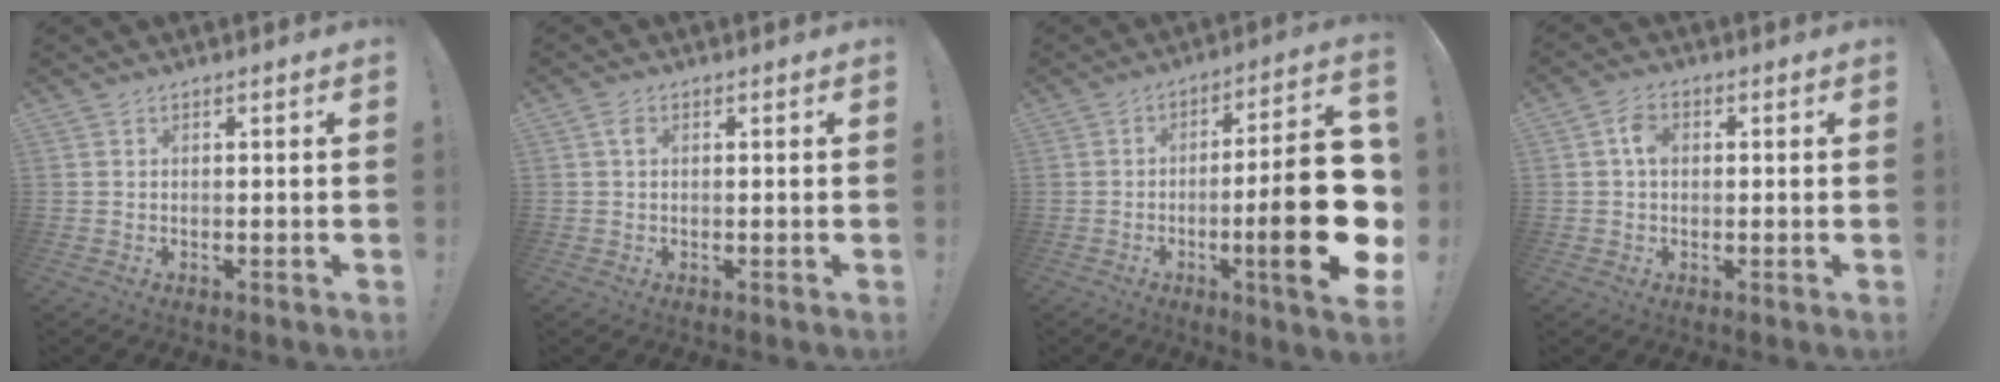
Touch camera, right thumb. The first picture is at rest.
{"total": 1.8, "force": [0.5, 1.1, 1.3], "torque": [-0.026, 0.003, 0.009]}
{"total": 23.2, "force": [-4.7, 4.5, 22.3], "torque": [-0.327, 0.011, -0.064]}
{"total": 4.4, "force": [0.5, 3.1, 3.1], "torque": [-0.049, 0.008, 0.008]}